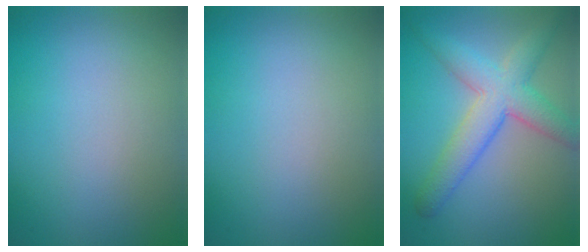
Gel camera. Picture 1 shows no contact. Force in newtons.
{"total": 0.0}
{"total": 5.7, "press": 5.7, "slide": 0.1}